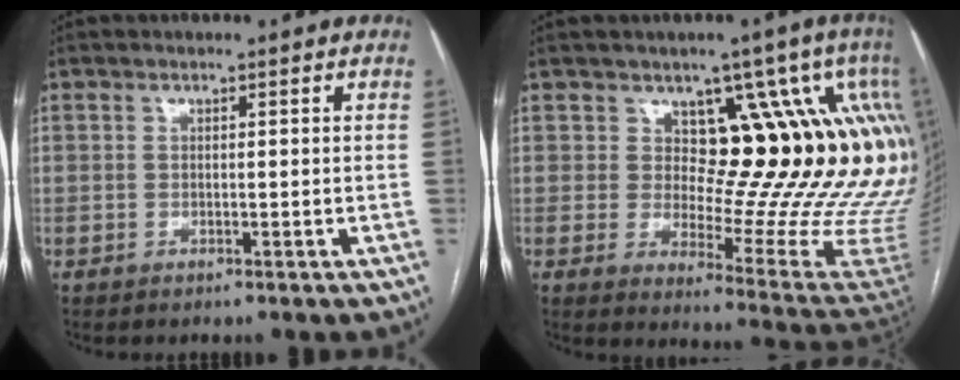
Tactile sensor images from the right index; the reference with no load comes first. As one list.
[{"total": 18.8, "force": [7.9, 5.9, 15.9], "torque": [-0.172, -0.021, 0.084]}]